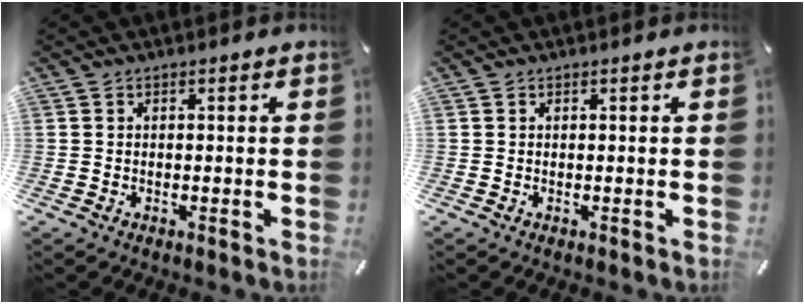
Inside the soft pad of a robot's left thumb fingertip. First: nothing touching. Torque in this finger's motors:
{"motor_torque": [0.00, 0.00, 0.01, -0.01, 0.00]}